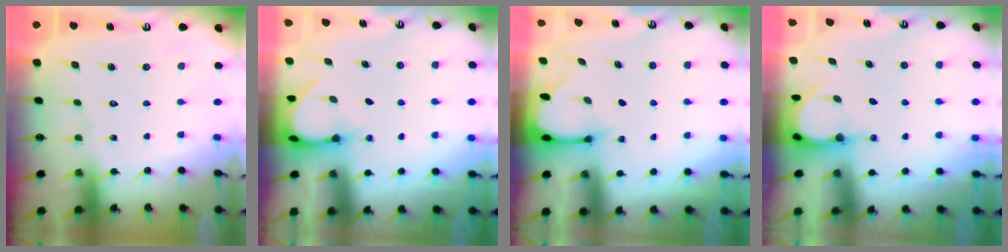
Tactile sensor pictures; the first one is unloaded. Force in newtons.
{"total": 3.9, "press": 3.9, "slide": 0.3}
{"total": 2.4, "press": 2.4, "slide": 0.3}
{"total": 3.7, "press": 3.7, "slide": 0.2}